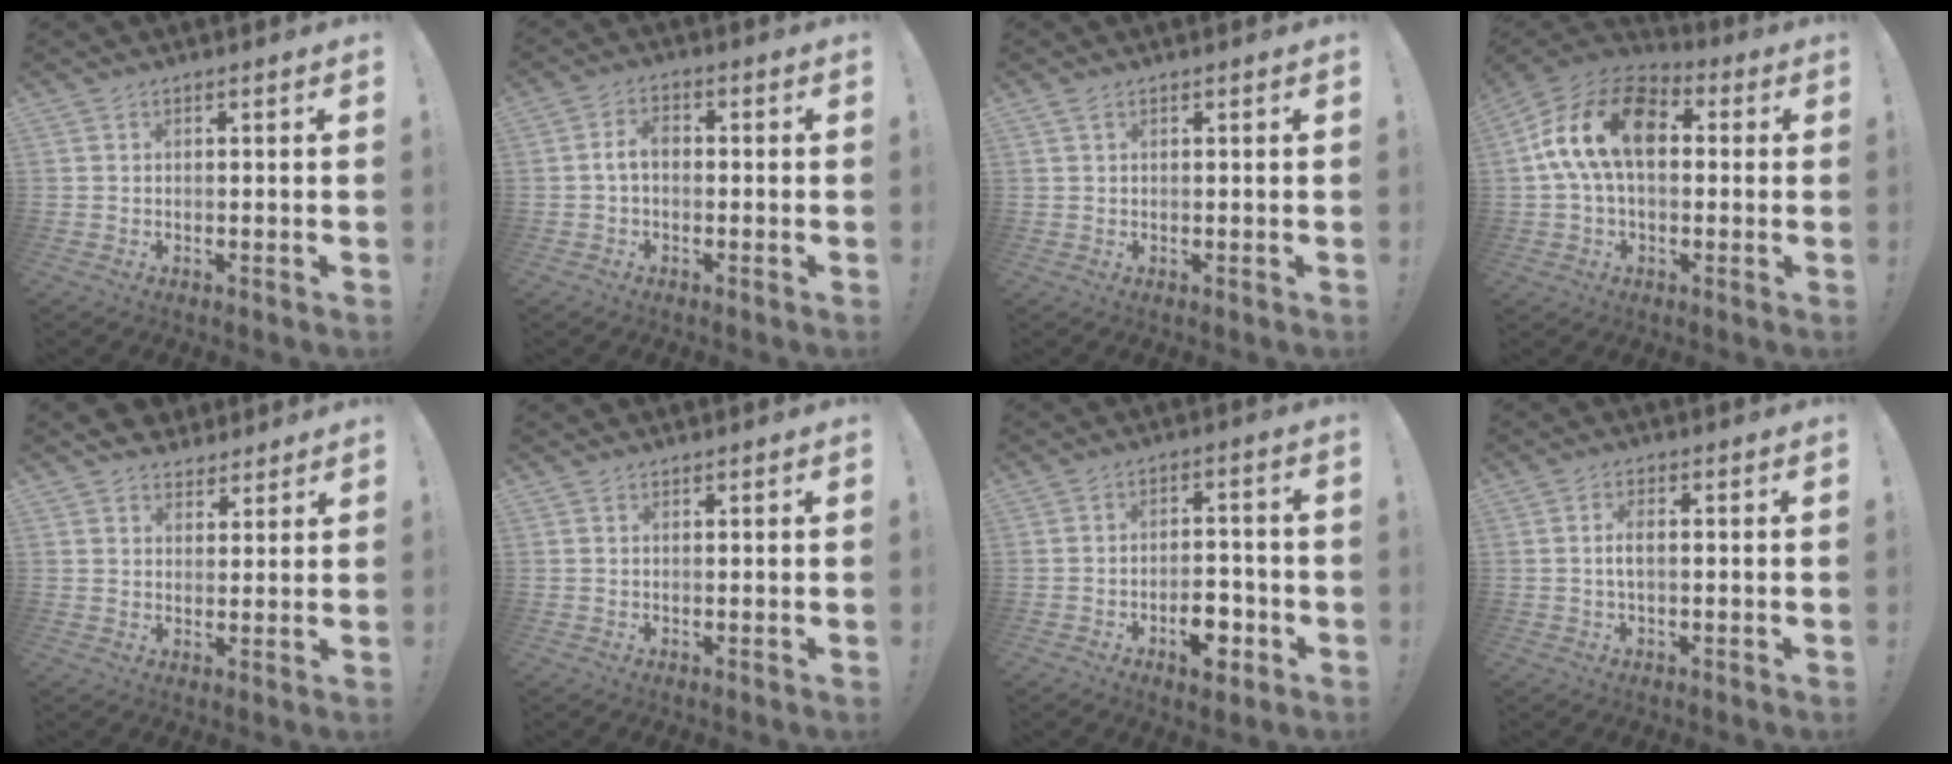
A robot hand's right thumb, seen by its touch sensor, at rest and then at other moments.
{"total": 4.6, "force": [-0.3, 2.8, 3.7], "torque": [-0.060, 0.012, -0.006]}
{"total": 1.6, "force": [0.9, 0.8, 1.0], "torque": [-0.015, -0.002, 0.016]}
{"total": 17.7, "force": [3.7, 10.9, 13.4], "torque": [-0.248, 0.012, 0.062]}
{"total": 5.1, "force": [3.9, 3.2, 0.5], "torque": [-0.007, -0.027, 0.074]}
{"total": 0.8, "force": [0.7, 0.2, 0.0], "torque": [0.005, -0.002, 0.014]}
{"total": 11.8, "force": [-5.8, 6.6, 7.8], "torque": [-0.097, 0.054, -0.089]}
{"total": 3.4, "force": [0.0, 1.3, 3.2], "torque": [-0.059, 0.007, 0.000]}